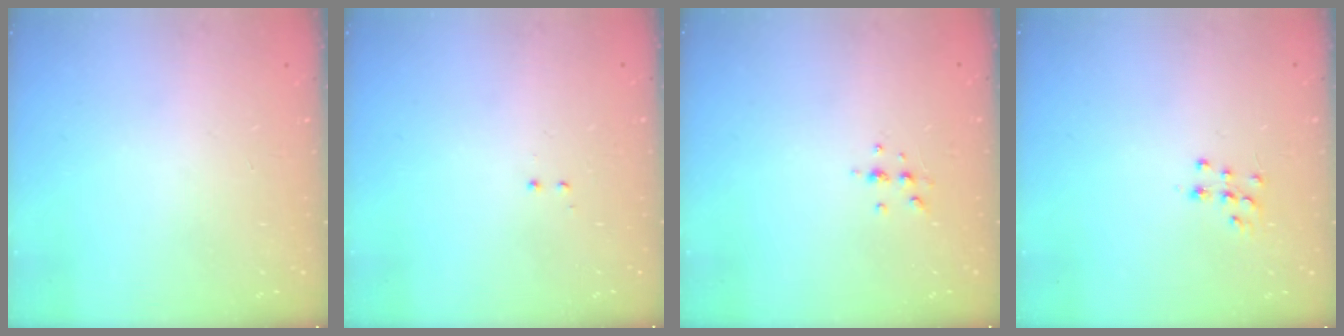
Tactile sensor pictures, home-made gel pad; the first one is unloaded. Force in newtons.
{"total": 0.5, "press": 0.5, "slide": 0.3}
{"total": 5.2, "press": 5.1, "slide": 0.9}
{"total": 7.0, "press": 7.0, "slide": 0.3}